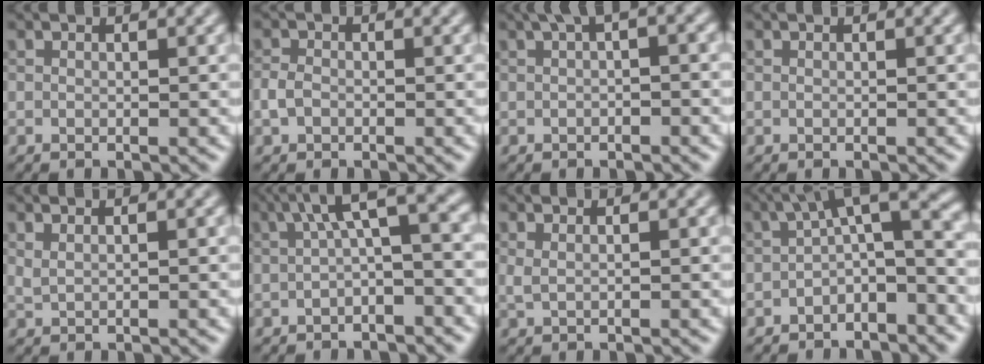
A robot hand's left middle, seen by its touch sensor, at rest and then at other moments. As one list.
[{"total": 1.3, "force": [-0.5, 1.0, 0.7], "torque": [-0.016, 0.002, -0.015]}, {"total": 2.7, "force": [0.7, 0.7, 2.5], "torque": [-0.037, 0.013, 0.007]}, {"total": 0.0}, {"total": 1.1, "force": [0.8, 0.4, 0.7], "torque": [-0.014, -0.002, 0.012]}, {"total": 5.3, "force": [0.8, 1.4, 5.0], "torque": [-0.073, 0.025, 0.000]}, {"total": 1.0, "force": [0.5, 0.3, 0.8], "torque": [-0.015, 0.001, 0.005]}, {"total": 5.1, "force": [-1.2, 1.8, 4.6], "torque": [-0.063, 0.018, -0.035]}]